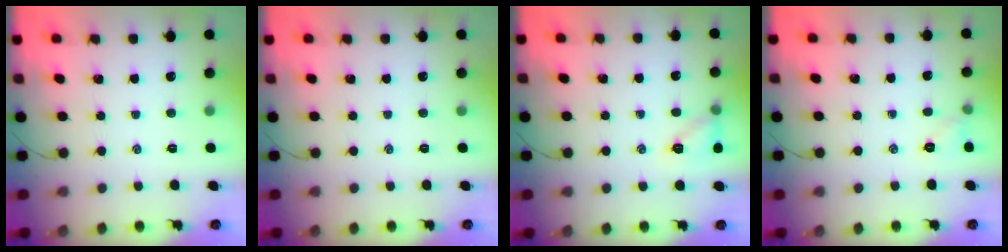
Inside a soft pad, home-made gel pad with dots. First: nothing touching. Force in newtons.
{"total": 0.0}
{"total": 8.2, "press": 8.2, "slide": 1.0}
{"total": 5.0, "press": 4.7, "slide": 1.5}